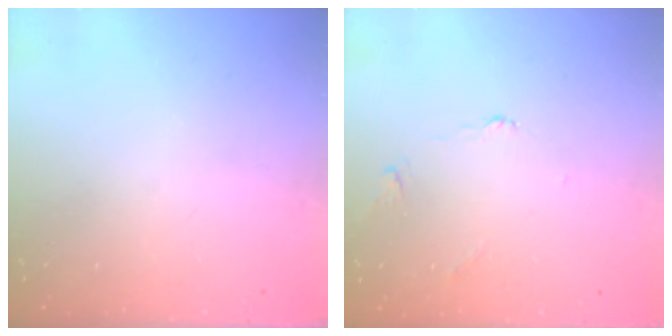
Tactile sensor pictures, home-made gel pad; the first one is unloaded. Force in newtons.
{"total": 1.9, "press": 1.8, "slide": 0.3}